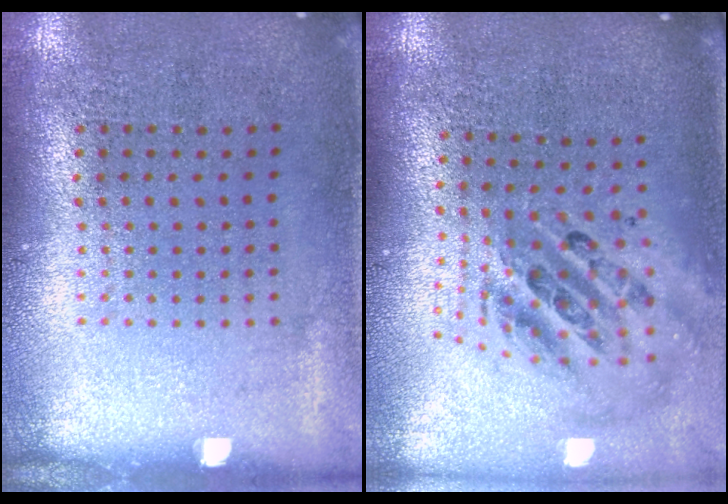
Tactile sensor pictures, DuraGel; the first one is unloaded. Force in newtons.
{"total": 2.4, "press": 1.7, "slide": 1.6}